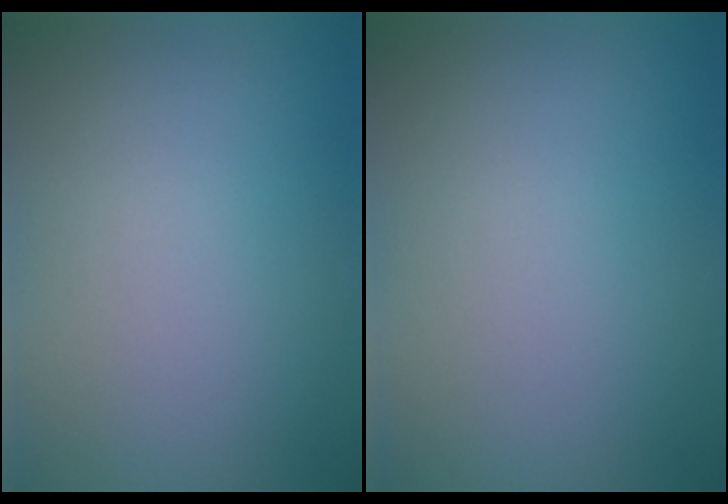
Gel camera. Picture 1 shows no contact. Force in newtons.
{"total": 0.0}